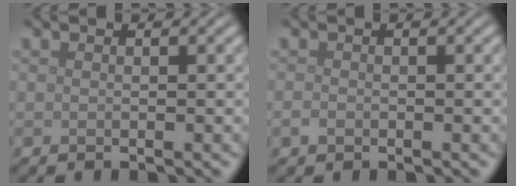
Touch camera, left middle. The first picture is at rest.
{"total": 0.7, "force": [-0.3, 0.5, 0.4], "torque": [-0.007, -0.002, -0.008]}